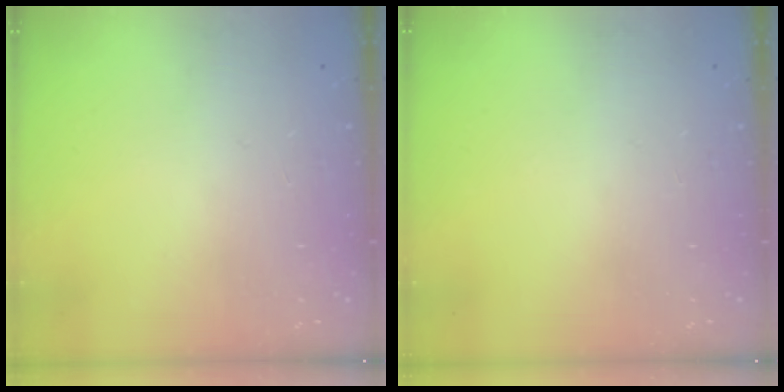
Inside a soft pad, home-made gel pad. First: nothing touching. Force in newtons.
{"total": 0.0}